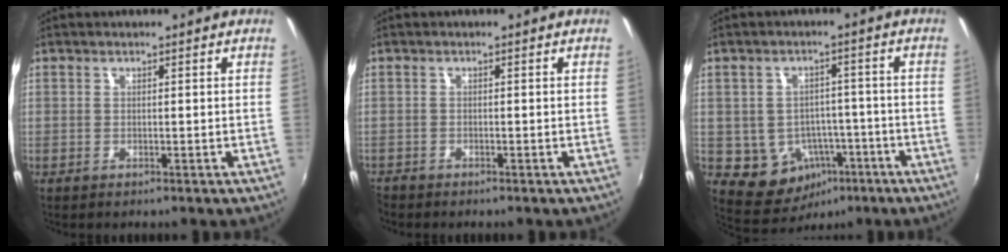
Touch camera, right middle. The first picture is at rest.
{"total": 1.6, "force": [-1.6, 0.4, 0.1], "torque": [-0.008, -0.008, -0.034]}
{"total": 9.5, "force": [-3.7, 8.0, 3.5], "torque": [-0.080, 0.016, -0.026]}